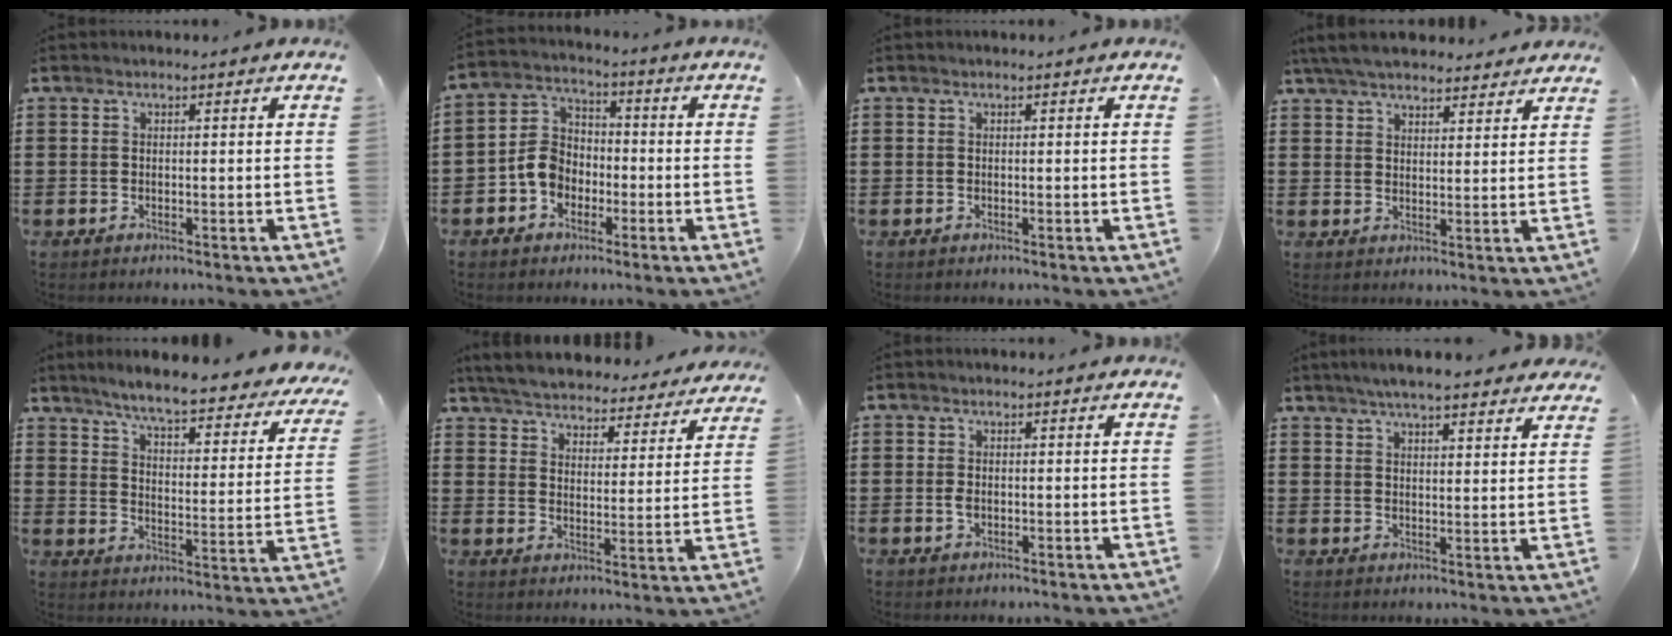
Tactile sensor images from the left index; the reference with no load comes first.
{"total": 6.2, "force": [-2.7, 5.0, 2.6], "torque": [-0.075, 0.015, -0.057]}
{"total": 0.0}
{"total": 5.7, "force": [5.3, 1.1, 2.0], "torque": [-0.055, -0.010, 0.099]}
{"total": 6.1, "force": [5.4, -0.2, 2.8], "torque": [-0.079, -0.039, 0.087]}
{"total": 5.2, "force": [5.2, 0.1, 0.4], "torque": [-0.038, -0.039, 0.088]}
{"total": 1.4, "force": [-0.2, 0.8, 1.1], "torque": [-0.023, 0.003, -0.005]}
{"total": 5.0, "force": [4.5, 0.4, 2.1], "torque": [-0.053, -0.009, 0.081]}